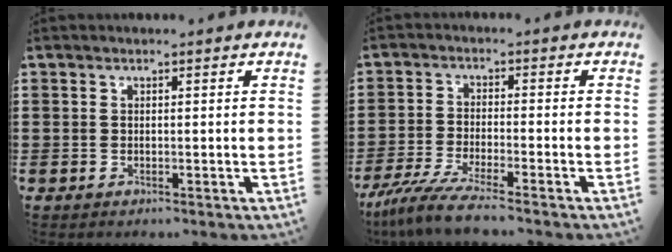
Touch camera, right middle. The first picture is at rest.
{"total": 5.8, "force": [-4.9, -0.3, 3.1], "torque": [-0.078, -0.025, -0.098]}